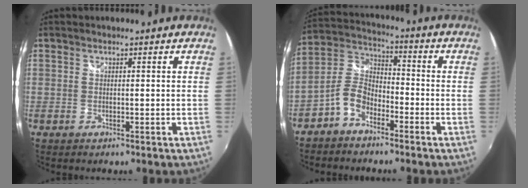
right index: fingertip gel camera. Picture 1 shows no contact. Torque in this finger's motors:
{"motor_torque": [0.61, -0.70, 0.33, 0.09]}